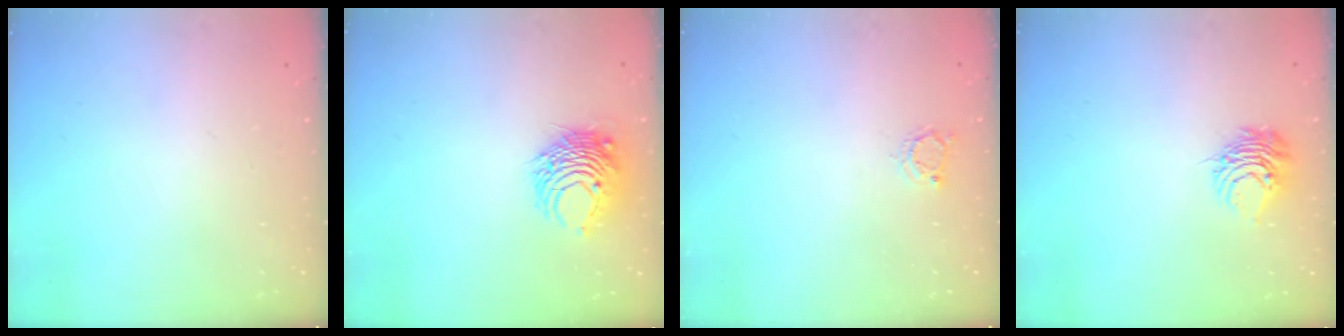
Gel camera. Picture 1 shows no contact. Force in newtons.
{"total": 8.2, "press": 8.2, "slide": 0.3}
{"total": 2.8, "press": 2.8, "slide": 0.3}
{"total": 6.9, "press": 6.9, "slide": 0.5}